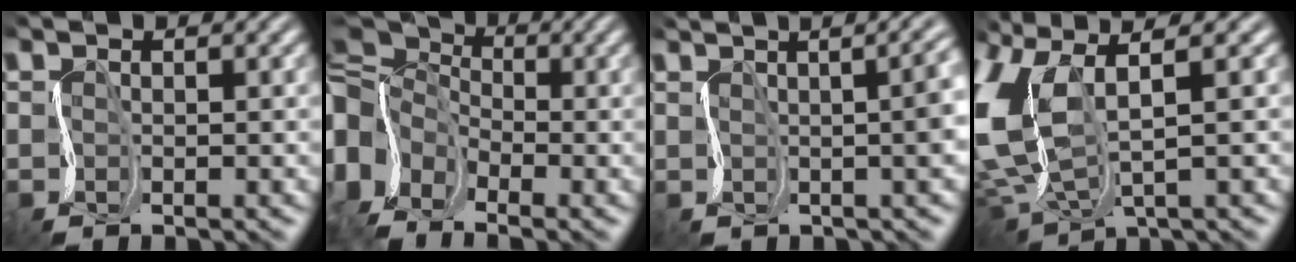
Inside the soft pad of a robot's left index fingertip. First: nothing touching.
{"total": 12.1, "force": [-3.2, 9.1, 7.3], "torque": [-0.184, 0.004, -0.043]}
{"total": 8.8, "force": [1.4, 4.4, 7.4], "torque": [-0.028, 0.042, 0.000]}
{"total": 6.6, "force": [2.2, 3.1, 5.4], "torque": [-0.161, 0.003, 0.038]}